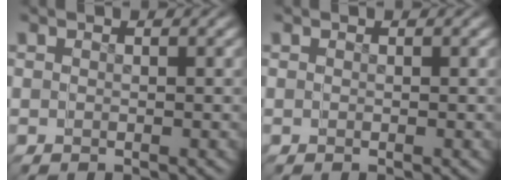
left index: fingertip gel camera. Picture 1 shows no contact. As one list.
[{"total": 0.0}]